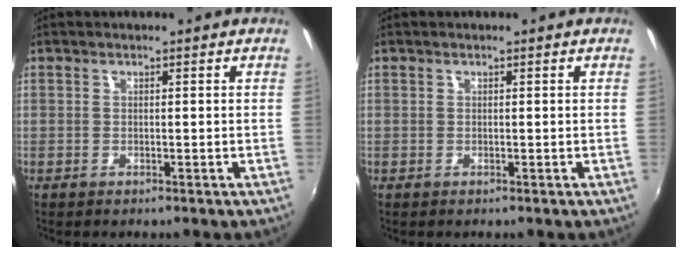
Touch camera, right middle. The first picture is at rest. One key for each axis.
{"total": 0.0}